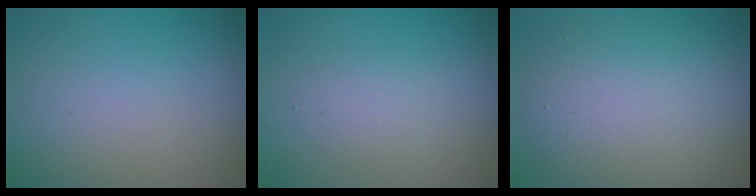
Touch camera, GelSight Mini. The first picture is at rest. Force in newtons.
{"total": 1.6, "press": 1.6, "slide": 0.1}
{"total": 7.7, "press": 7.7, "slide": 0.4}